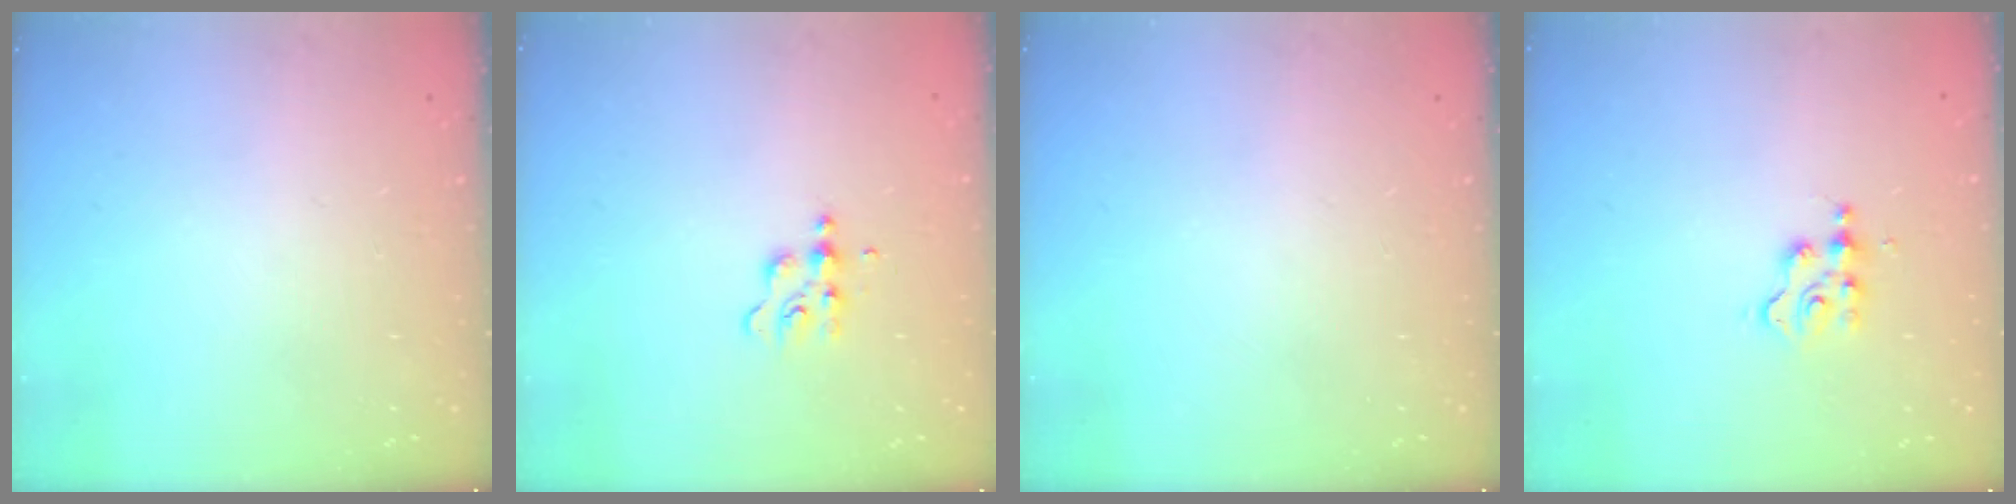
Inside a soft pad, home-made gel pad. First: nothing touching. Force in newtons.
{"total": 4.1, "press": 4.0, "slide": 0.4}
{"total": 0.0}
{"total": 2.9, "press": 2.8, "slide": 0.3}